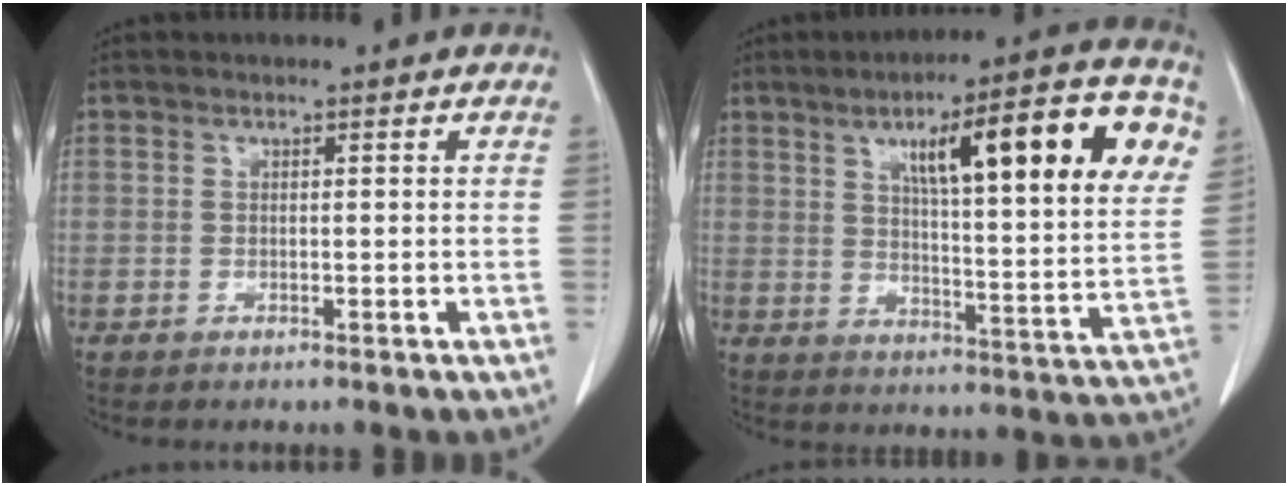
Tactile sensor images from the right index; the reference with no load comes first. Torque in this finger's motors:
{"motor_torque": [1.58, 0.56, 0.48, 0.21]}